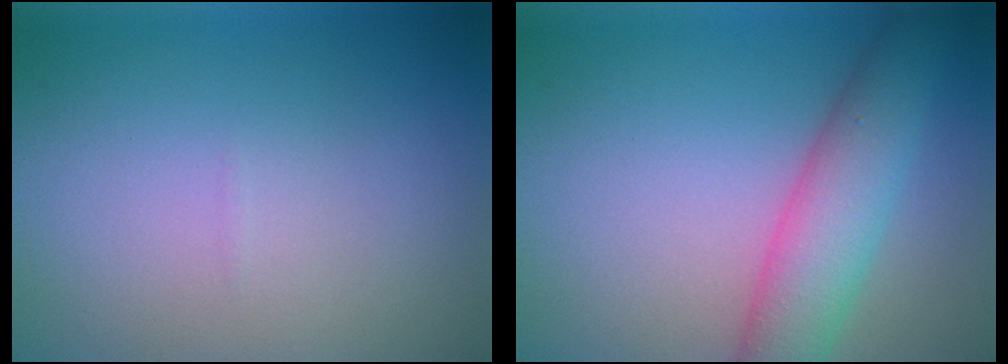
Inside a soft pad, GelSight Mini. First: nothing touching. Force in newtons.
{"total": 5.6, "press": 5.6, "slide": 0.2}